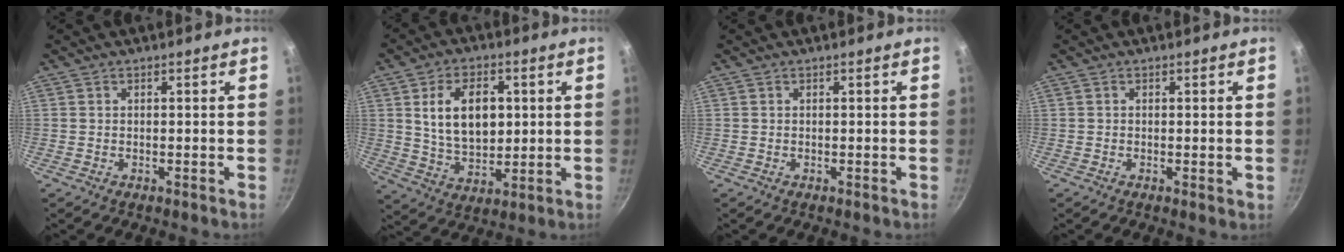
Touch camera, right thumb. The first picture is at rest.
{"total": 12.7, "force": [2.6, 8.1, 9.4], "torque": [-0.134, -0.010, 0.051]}
{"total": 0.0}
{"total": 0.5, "force": [0.0, 0.2, 0.5], "torque": [-0.008, -0.001, -0.001]}